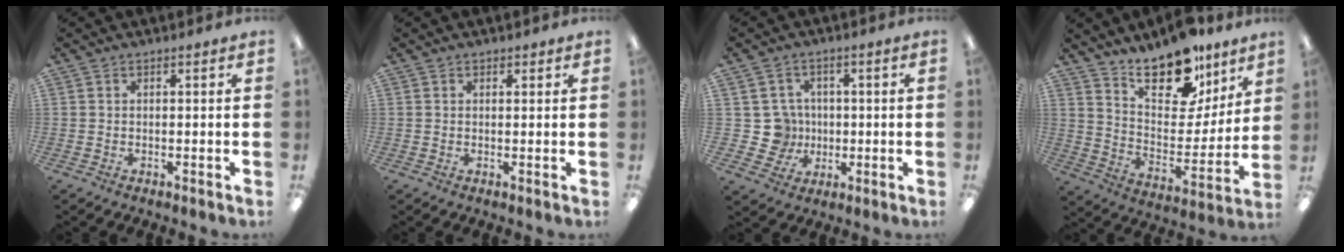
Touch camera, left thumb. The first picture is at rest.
{"total": 0.8, "force": [0.6, 0.6, 0.1], "torque": [0.006, -0.001, 0.008]}
{"total": 8.1, "force": [0.1, 7.9, 1.6], "torque": [-0.041, 0.003, 0.010]}
{"total": 18.7, "force": [15.1, 7.7, 7.8], "torque": [-0.128, -0.114, 0.267]}